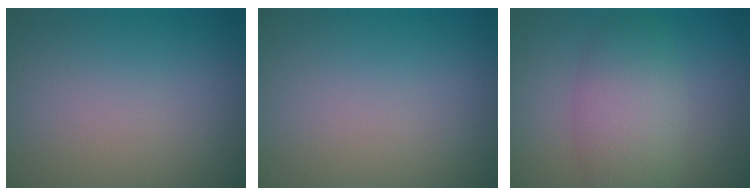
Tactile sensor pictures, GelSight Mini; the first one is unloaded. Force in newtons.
{"total": 0.0}
{"total": 5.6, "press": 5.6, "slide": 0.2}